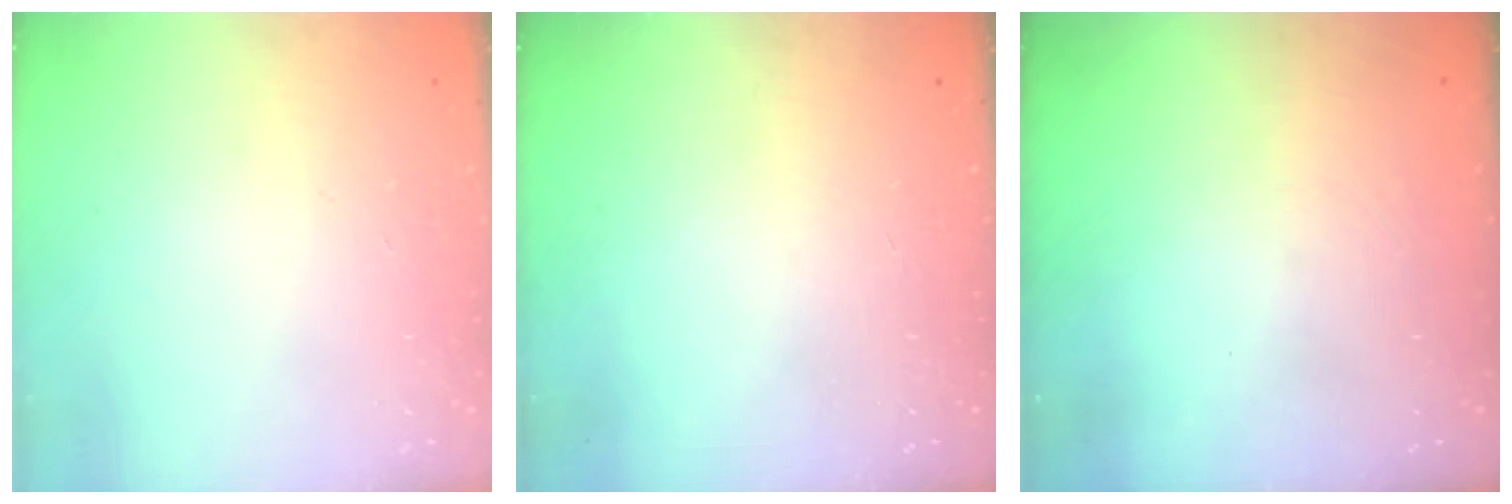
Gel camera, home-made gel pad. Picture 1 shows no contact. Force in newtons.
{"total": 0.0}
{"total": 0.7, "press": 0.4, "slide": 0.5}